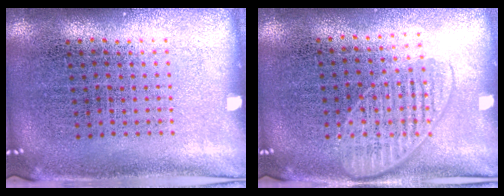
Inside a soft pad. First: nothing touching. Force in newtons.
{"total": 1.4, "press": 1.3, "slide": 0.7}